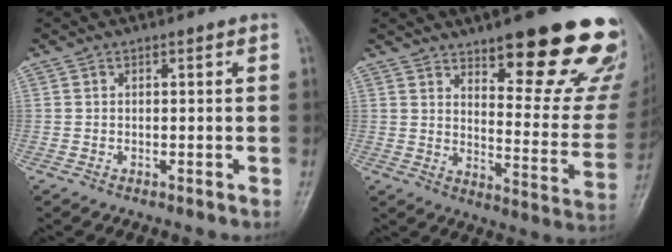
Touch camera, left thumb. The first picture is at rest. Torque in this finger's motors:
{"motor_torque": [0.72, 0.67, 1.43, -1.34, 0.08]}